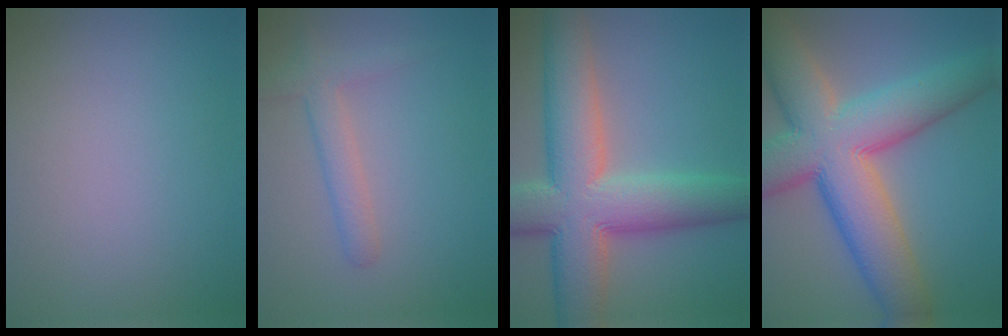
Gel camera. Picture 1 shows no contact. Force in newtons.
{"total": 1.8, "press": 1.8, "slide": 0.2}
{"total": 11.5, "press": 11.5, "slide": 0.4}
{"total": 12.3, "press": 12.3, "slide": 0.6}